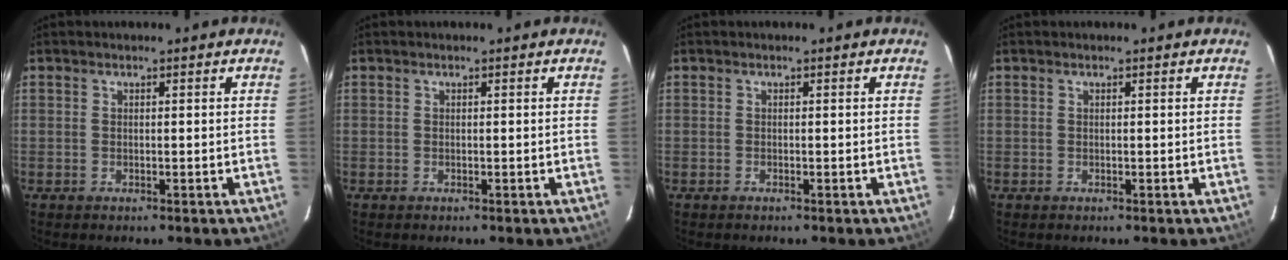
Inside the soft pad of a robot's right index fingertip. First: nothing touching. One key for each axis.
{"total": 0.0}
{"total": 0.0}
{"total": 0.0}